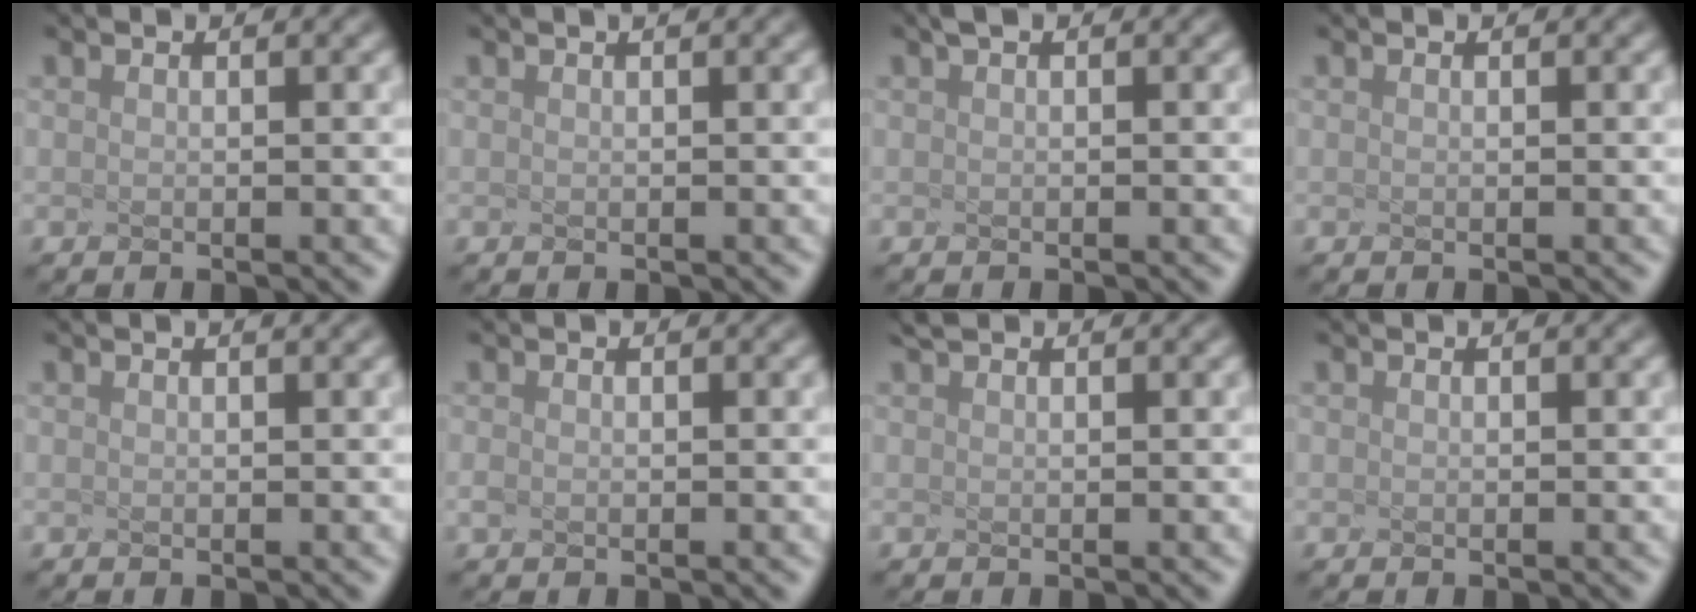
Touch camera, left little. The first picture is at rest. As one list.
[{"total": 1.0, "force": [0.6, 0.4, 0.6], "torque": [-0.009, 0.015, 0.007]}, {"total": 0.0}, {"total": 0.0}, {"total": 1.0, "force": [0.7, 0.4, 0.6], "torque": [-0.006, 0.015, 0.005]}, {"total": 0.8, "force": [-0.5, -0.4, -0.4], "torque": [-0.006, -0.008, 0.002]}, {"total": 0.6, "force": [0.3, -0.5, -0.2], "torque": [-0.006, -0.003, 0.014]}, {"total": 0.0}]